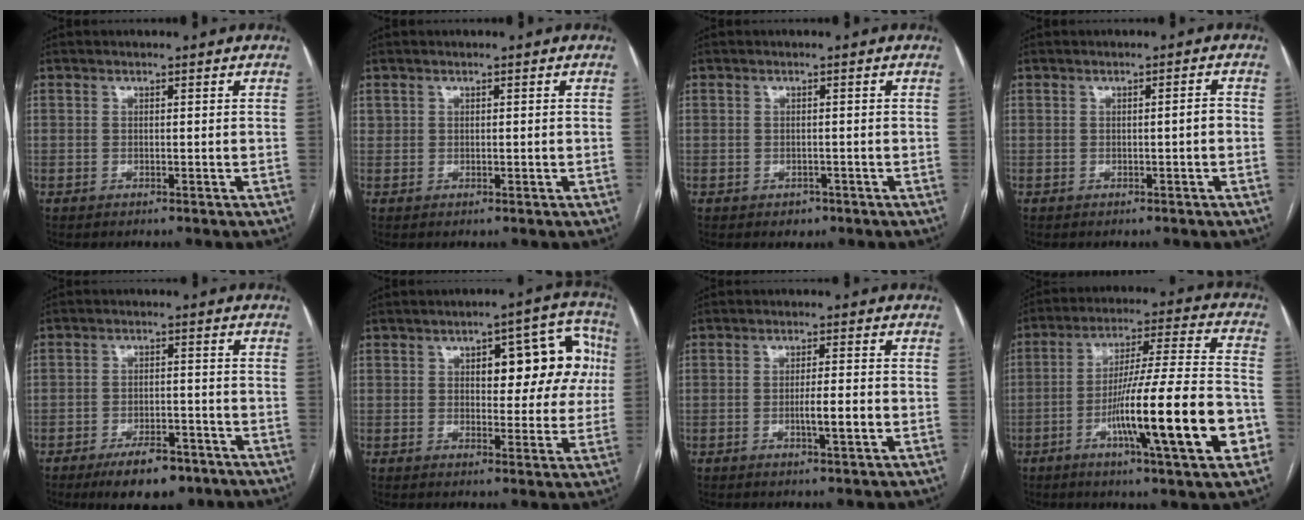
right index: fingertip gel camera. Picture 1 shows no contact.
{"total": 0.5, "force": [0.2, 0.5, 0.1], "torque": [-0.002, 0.008, 0.007]}
{"total": 1.7, "force": [-0.9, 1.4, 0.4], "torque": [-0.003, 0.003, -0.008]}
{"total": 1.4, "force": [-0.3, 0.1, 1.3], "torque": [-0.017, 0.002, -0.003]}
{"total": 8.3, "force": [-5.7, 3.3, 5.0], "torque": [-0.075, -0.003, -0.088]}
{"total": 12.4, "force": [2.9, 5.3, 10.9], "torque": [-0.119, 0.042, 0.038]}
{"total": 4.0, "force": [-1.1, 0.2, 3.8], "torque": [-0.064, -0.001, -0.015]}
{"total": 20.7, "force": [-6.9, 0.6, 19.5], "torque": [-0.290, -0.007, -0.108]}